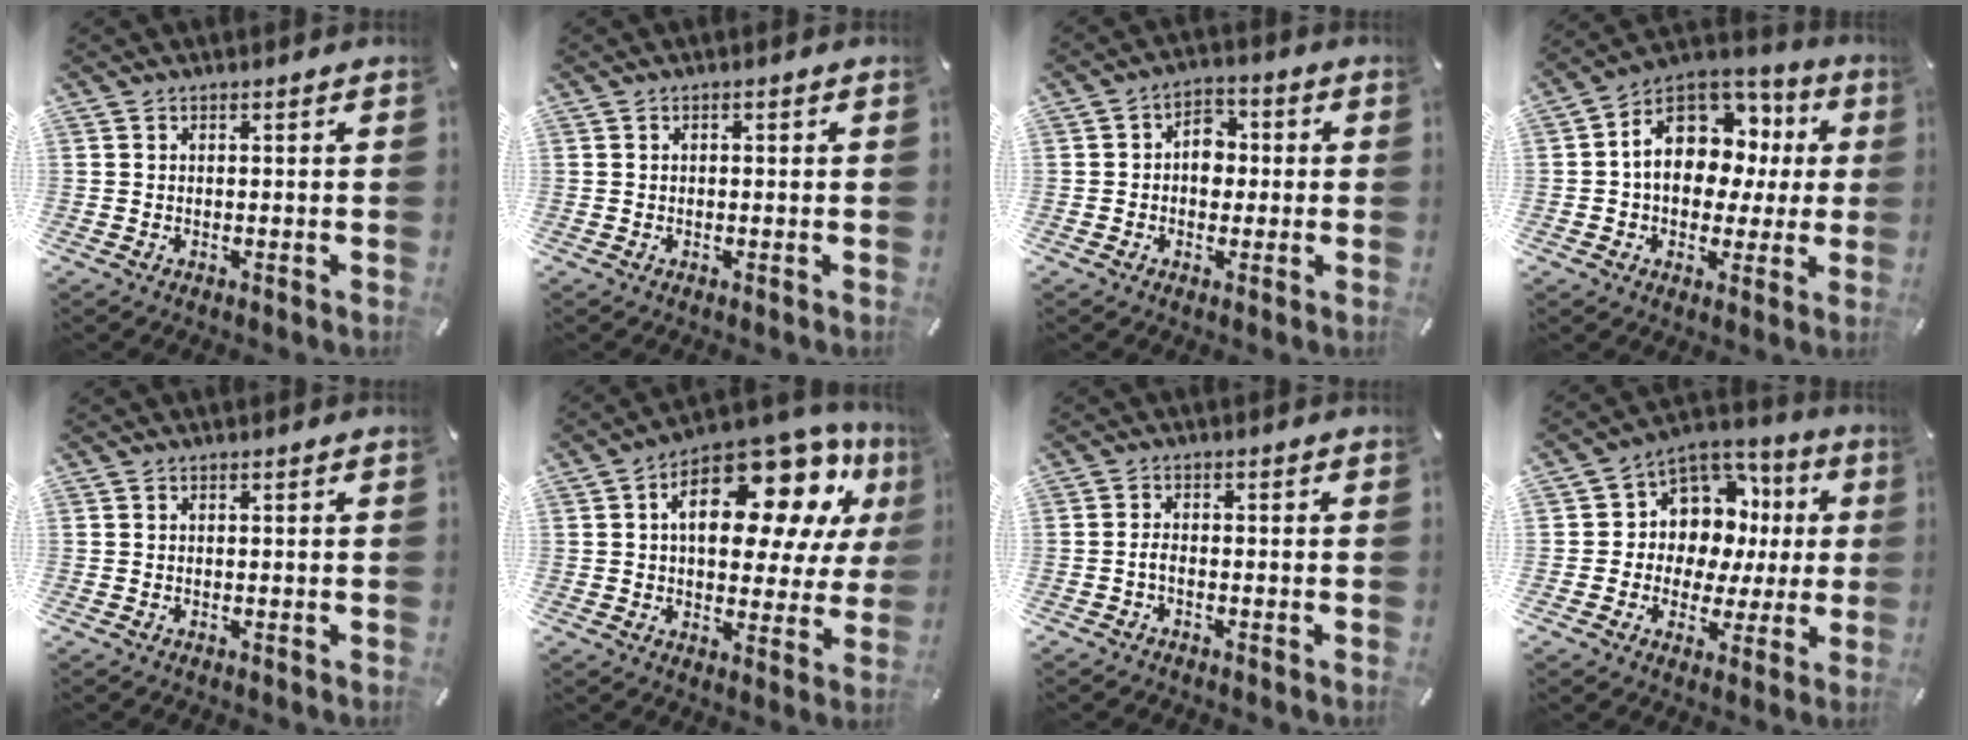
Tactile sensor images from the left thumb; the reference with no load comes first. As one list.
[{"total": 0.5, "force": [0.0, 0.3, 0.4], "torque": [-0.007, 0.001, -0.001]}, {"total": 6.1, "force": [-0.4, 4.9, 3.7], "torque": [-0.043, 0.004, -0.014]}, {"total": 15.5, "force": [3.6, 11.4, 9.9], "torque": [-0.164, -0.019, 0.068]}, {"total": 0.0}, {"total": 20.4, "force": [9.6, 10.6, 14.7], "torque": [-0.214, -0.062, 0.158]}, {"total": 2.2, "force": [-1.2, 1.0, 1.6], "torque": [-0.035, 0.005, -0.024]}, {"total": 10.5, "force": [3.1, 9.6, 2.9], "torque": [-0.051, -0.034, 0.065]}]